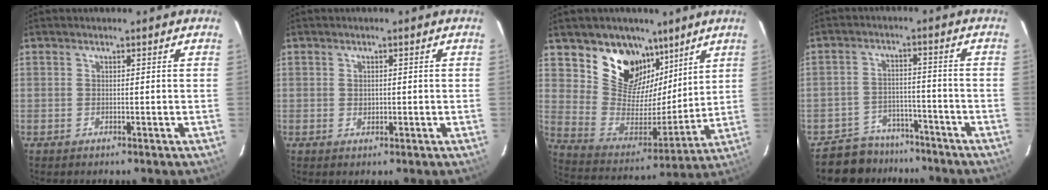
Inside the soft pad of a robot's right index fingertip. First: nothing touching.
{"total": 1.1, "force": [0.0, 1.0, 0.4], "torque": [-0.005, 0.000, 0.002]}
{"total": 17.4, "force": [10.9, 11.6, 7.0], "torque": [-0.151, -0.005, 0.208]}
{"total": 8.9, "force": [-7.6, 4.6, 1.1], "torque": [-0.043, 0.016, -0.109]}